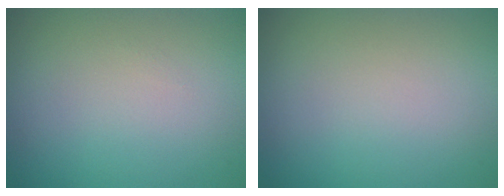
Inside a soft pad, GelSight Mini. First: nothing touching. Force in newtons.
{"total": 0.0}